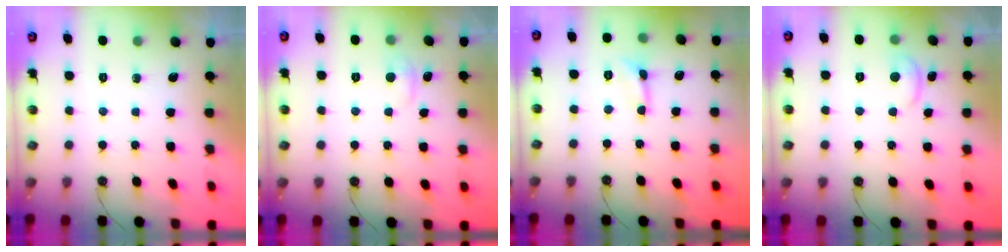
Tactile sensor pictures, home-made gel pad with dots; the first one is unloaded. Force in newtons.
{"total": 1.0, "press": 0.7, "slide": 0.8}
{"total": 0.0}
{"total": 1.5, "press": 1.3, "slide": 0.6}